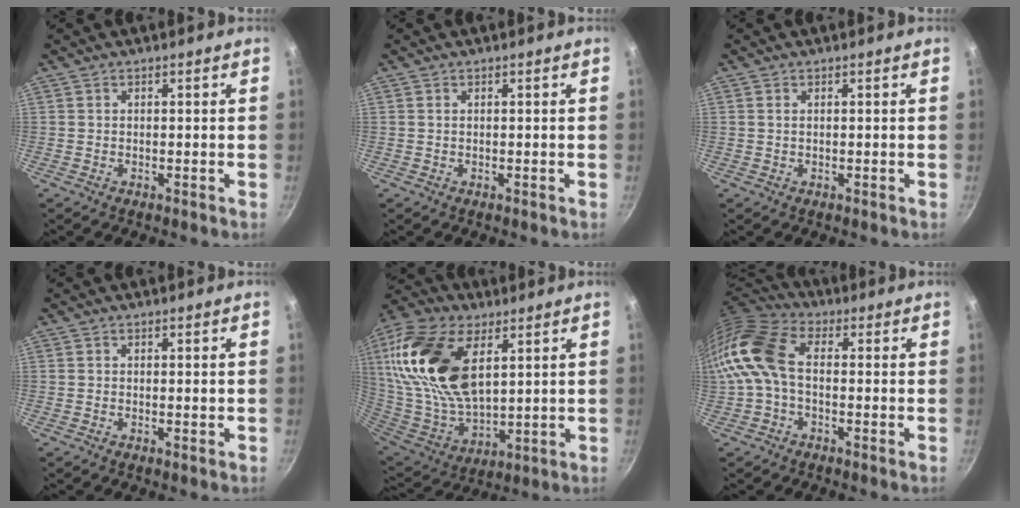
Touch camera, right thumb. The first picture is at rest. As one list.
[{"total": 0.0}, {"total": 0.5, "force": [0.2, 0.2, 0.5], "torque": [-0.009, 0.001, 0.003]}, {"total": 0.5, "force": [0.0, 0.1, 0.5], "torque": [-0.007, 0.000, -0.001]}, {"total": 24.3, "force": [8.4, 13.3, 18.5], "torque": [-0.360, -0.031, 0.161]}, {"total": 12.7, "force": [-0.5, 7.8, 10.1], "torque": [-0.201, 0.031, -0.028]}]